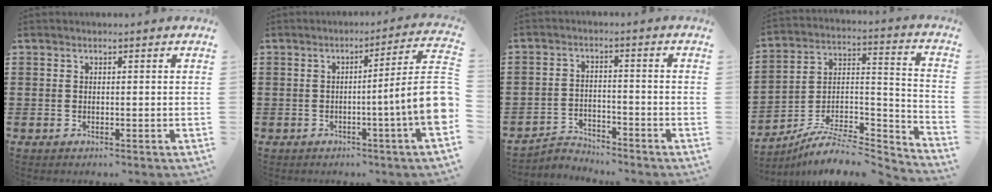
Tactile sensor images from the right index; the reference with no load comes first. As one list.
[{"total": 10.7, "force": [-1.3, 0.4, 10.6], "torque": [-0.178, -0.024, -0.027]}, {"total": 3.1, "force": [-3.1, 0.6, 0.0], "torque": [-0.010, 0.002, -0.065]}, {"total": 7.9, "force": [-6.5, 2.9, 3.5], "torque": [-0.060, 0.012, -0.125]}]